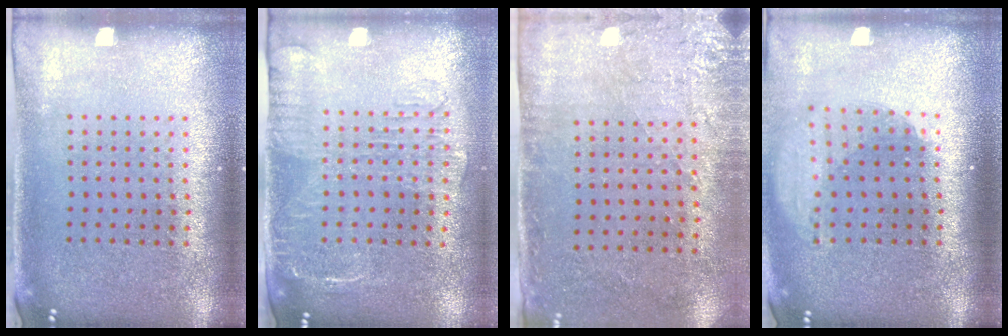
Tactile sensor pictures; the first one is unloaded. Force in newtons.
{"total": 1.9, "press": 1.6, "slide": 1.1}
{"total": 2.9, "press": 2.3, "slide": 1.7}
{"total": 1.8, "press": 1.4, "slide": 1.2}